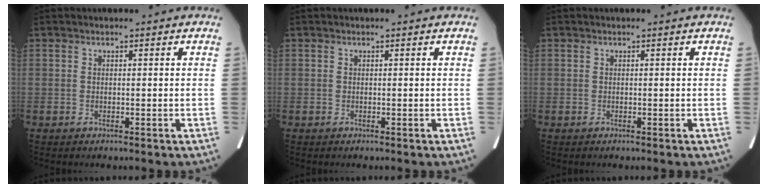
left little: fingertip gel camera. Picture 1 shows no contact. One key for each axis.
{"total": 0.0}
{"total": 0.0}